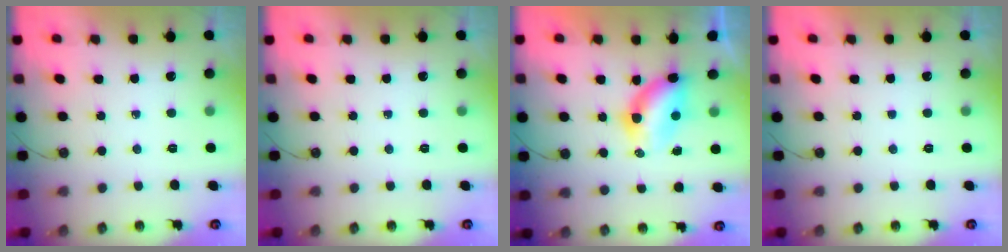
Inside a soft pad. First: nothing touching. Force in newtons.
{"total": 0.0}
{"total": 7.6, "press": 6.8, "slide": 3.3}
{"total": 0.0}